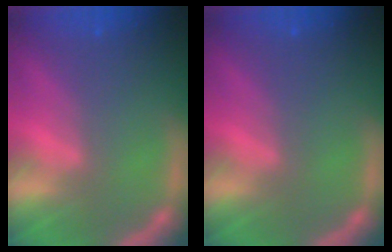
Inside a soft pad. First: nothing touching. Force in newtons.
{"total": 0.0}